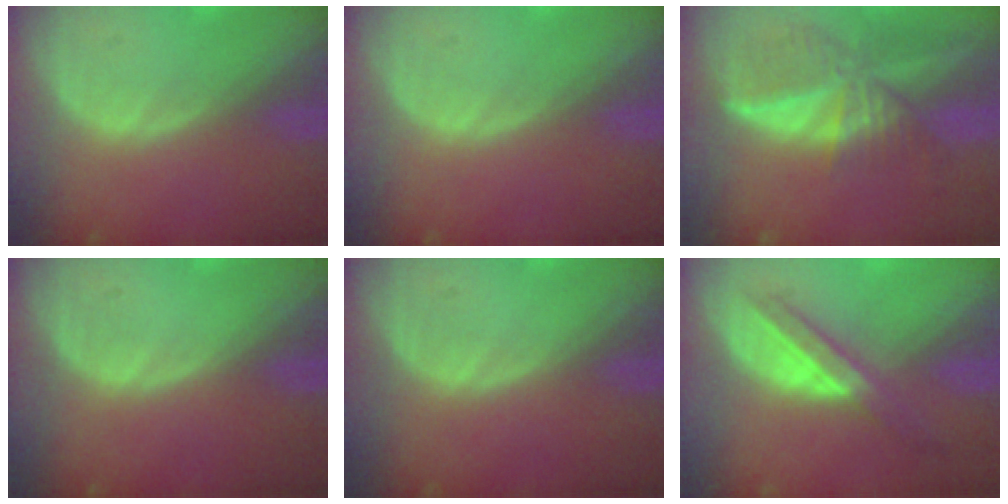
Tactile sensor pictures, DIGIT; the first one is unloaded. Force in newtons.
{"total": 0.0}
{"total": 9.3, "press": 8.1, "slide": 4.6}
{"total": 0.0}
{"total": 0.0}
{"total": 5.8, "press": 5.3, "slide": 2.4}